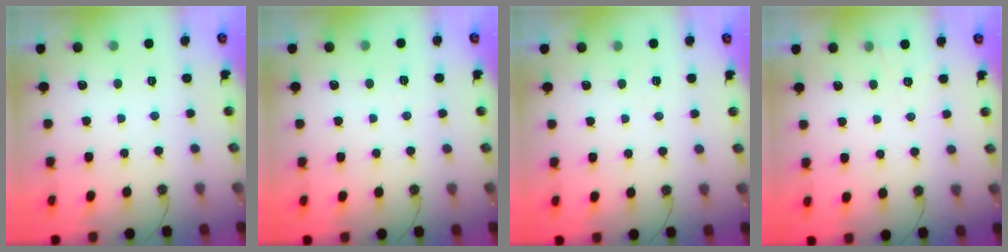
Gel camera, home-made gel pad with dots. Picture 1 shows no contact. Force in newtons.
{"total": 6.4, "press": 4.7, "slide": 4.3}
{"total": 5.1, "press": 5.0, "slide": 0.6}
{"total": 4.5, "press": 1.8, "slide": 4.1}